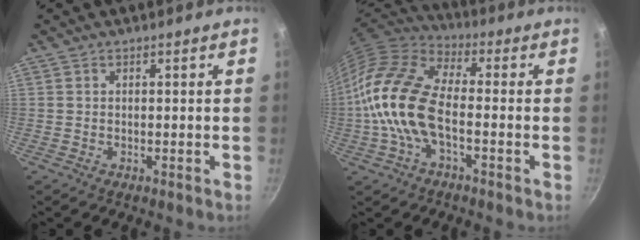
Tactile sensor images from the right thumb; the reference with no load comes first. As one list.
[{"total": 16.0, "force": [-2.8, 8.3, 13.4], "torque": [-0.252, 0.033, -0.072]}]